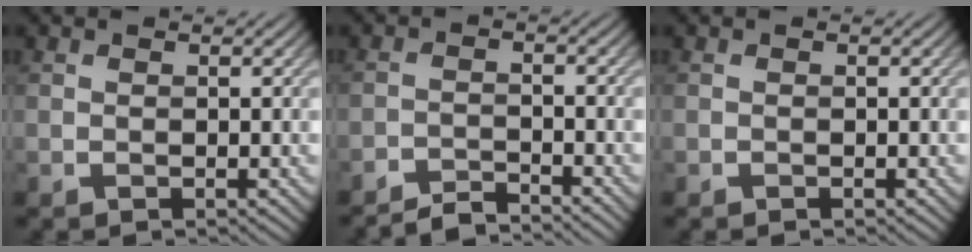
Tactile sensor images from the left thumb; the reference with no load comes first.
{"total": 3.9, "force": [-3.7, 0.4, 1.0], "torque": [-0.013, 0.006, -0.072]}
{"total": 0.0}